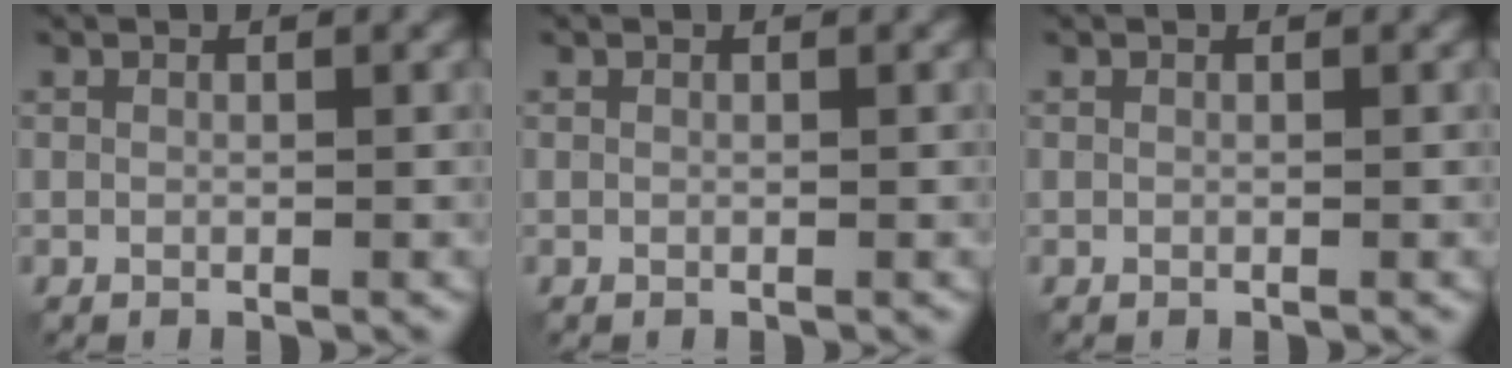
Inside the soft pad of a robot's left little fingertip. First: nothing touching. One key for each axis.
{"total": 0.0}
{"total": 0.0}